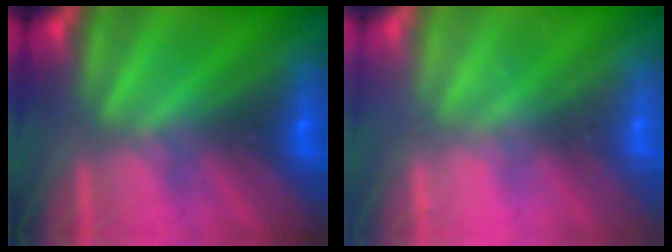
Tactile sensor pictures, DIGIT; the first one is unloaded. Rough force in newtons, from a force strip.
{"total": 2.2}